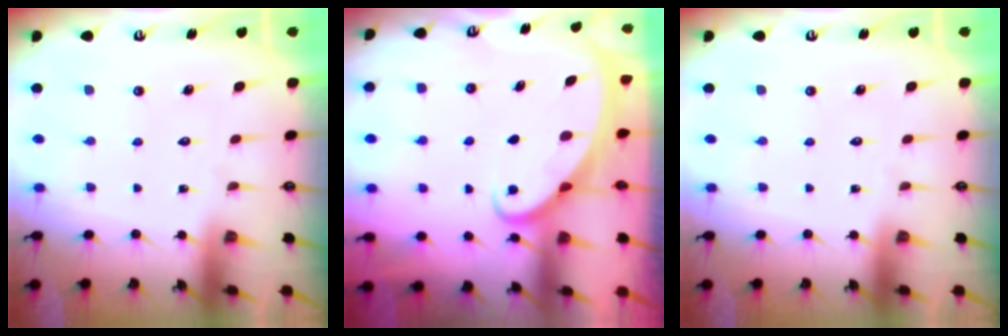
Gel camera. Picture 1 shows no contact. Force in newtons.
{"total": 2.0, "press": 2.0, "slide": 0.2}
{"total": 0.0}